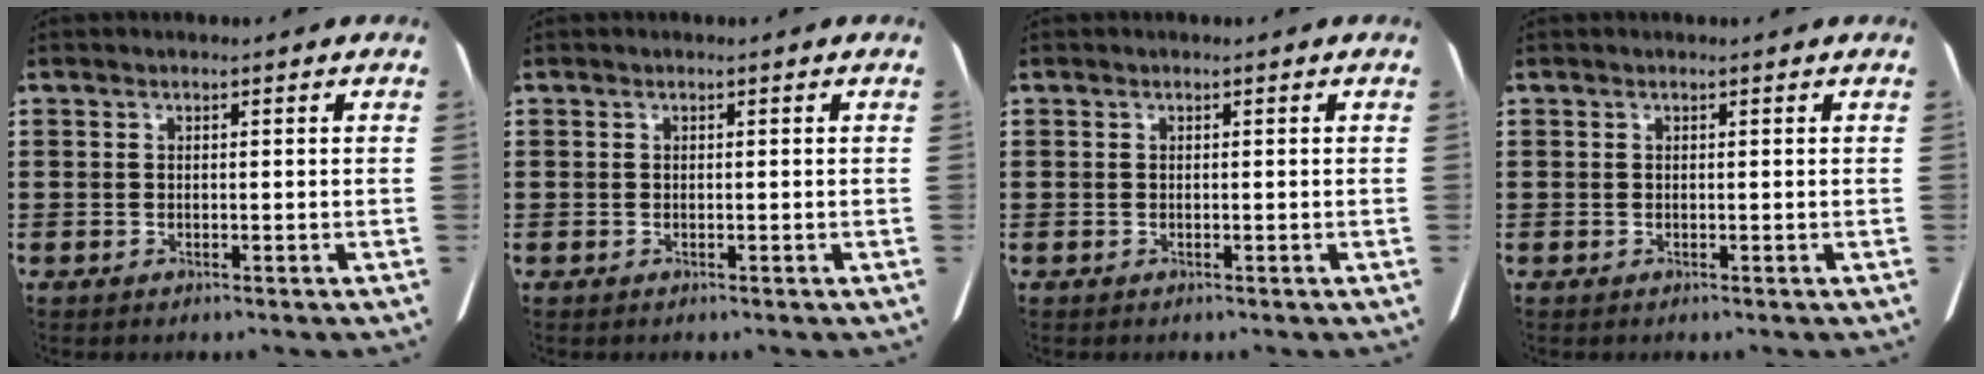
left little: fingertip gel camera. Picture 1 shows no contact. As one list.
[{"total": 0.0}, {"total": 0.0}, {"total": 0.0}]